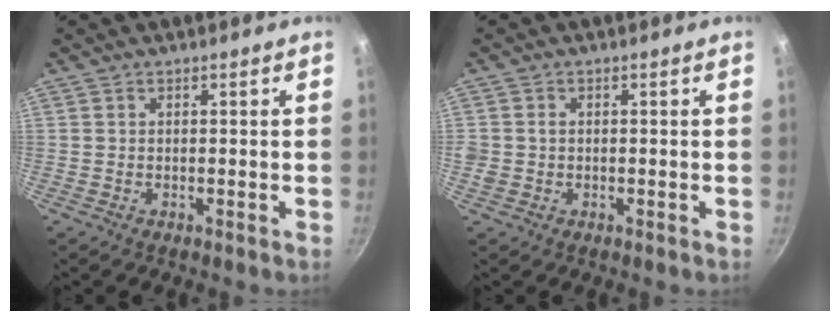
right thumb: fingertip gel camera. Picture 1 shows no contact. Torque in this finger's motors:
{"motor_torque": [0.00, 0.39, 0.47, -0.18, 0.00]}